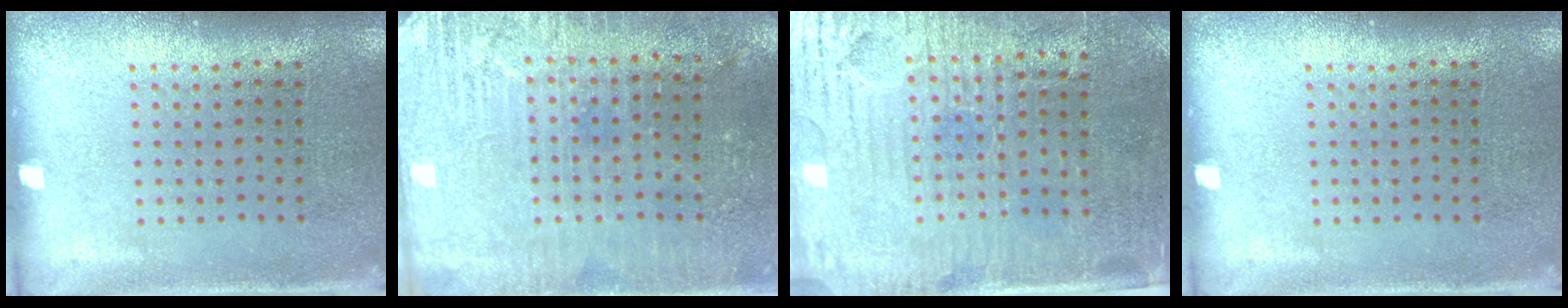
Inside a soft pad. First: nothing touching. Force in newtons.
{"total": 3.0, "press": 2.9, "slide": 0.5}
{"total": 3.8, "press": 3.5, "slide": 1.4}
{"total": 0.0}